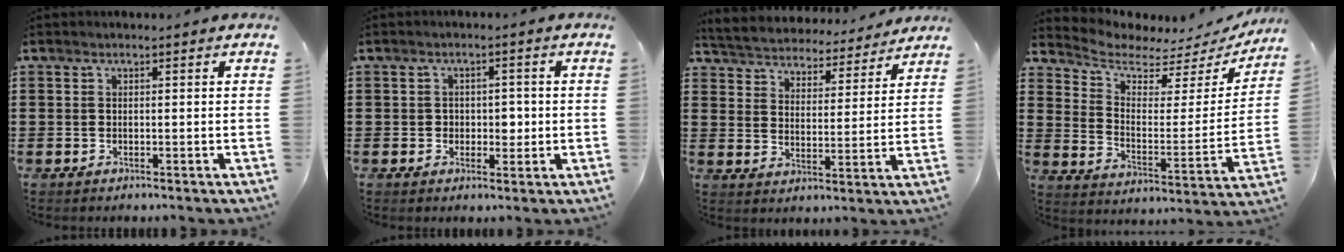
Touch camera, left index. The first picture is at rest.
{"total": 2.4, "force": [0.1, 2.0, 1.4], "torque": [-0.026, 0.004, -0.005]}
{"total": 4.7, "force": [4.7, 0.1, -0.2], "torque": [-0.024, -0.039, 0.077]}
{"total": 4.9, "force": [4.2, 1.8, 1.6], "torque": [-0.060, -0.027, 0.068]}